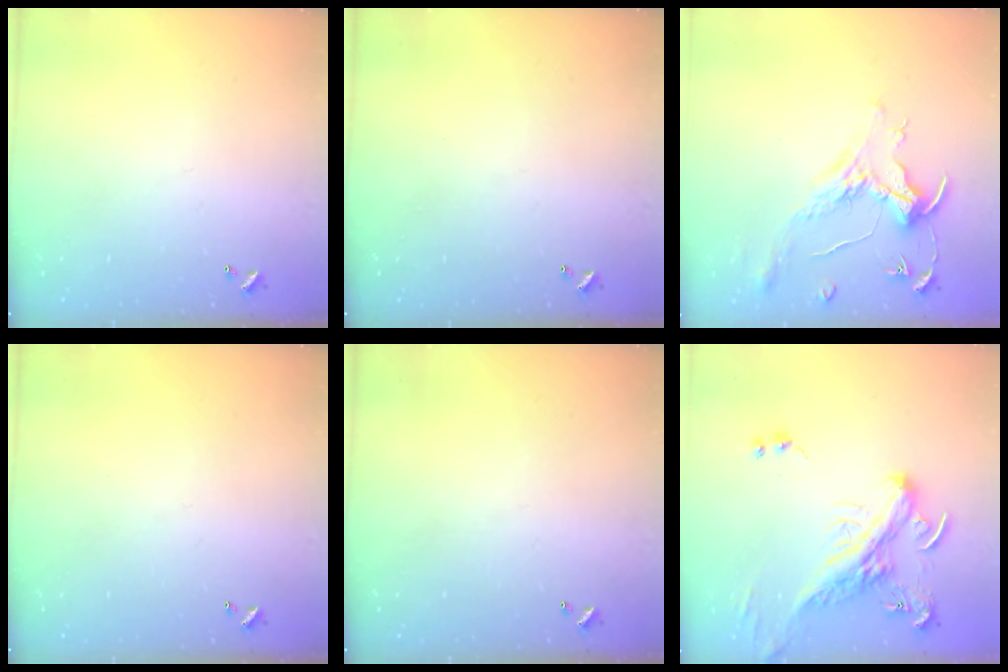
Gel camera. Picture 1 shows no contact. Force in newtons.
{"total": 0.0}
{"total": 1.5, "press": 1.3, "slide": 0.7}
{"total": 0.0}
{"total": 0.0}
{"total": 4.8, "press": 4.4, "slide": 1.9}